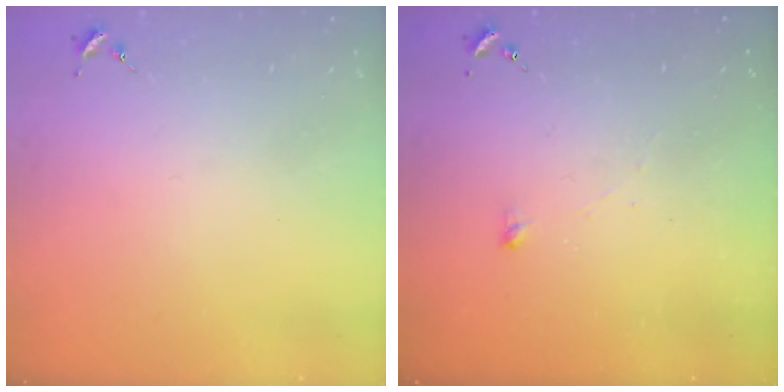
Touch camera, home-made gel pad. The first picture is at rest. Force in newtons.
{"total": 2.6, "press": 2.6, "slide": 0.1}